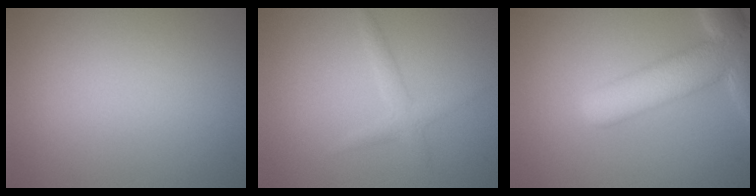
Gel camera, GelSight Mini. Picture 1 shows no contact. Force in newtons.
{"total": 1.7, "press": 1.7, "slide": 0.1}
{"total": 8.5, "press": 8.5, "slide": 0.9}